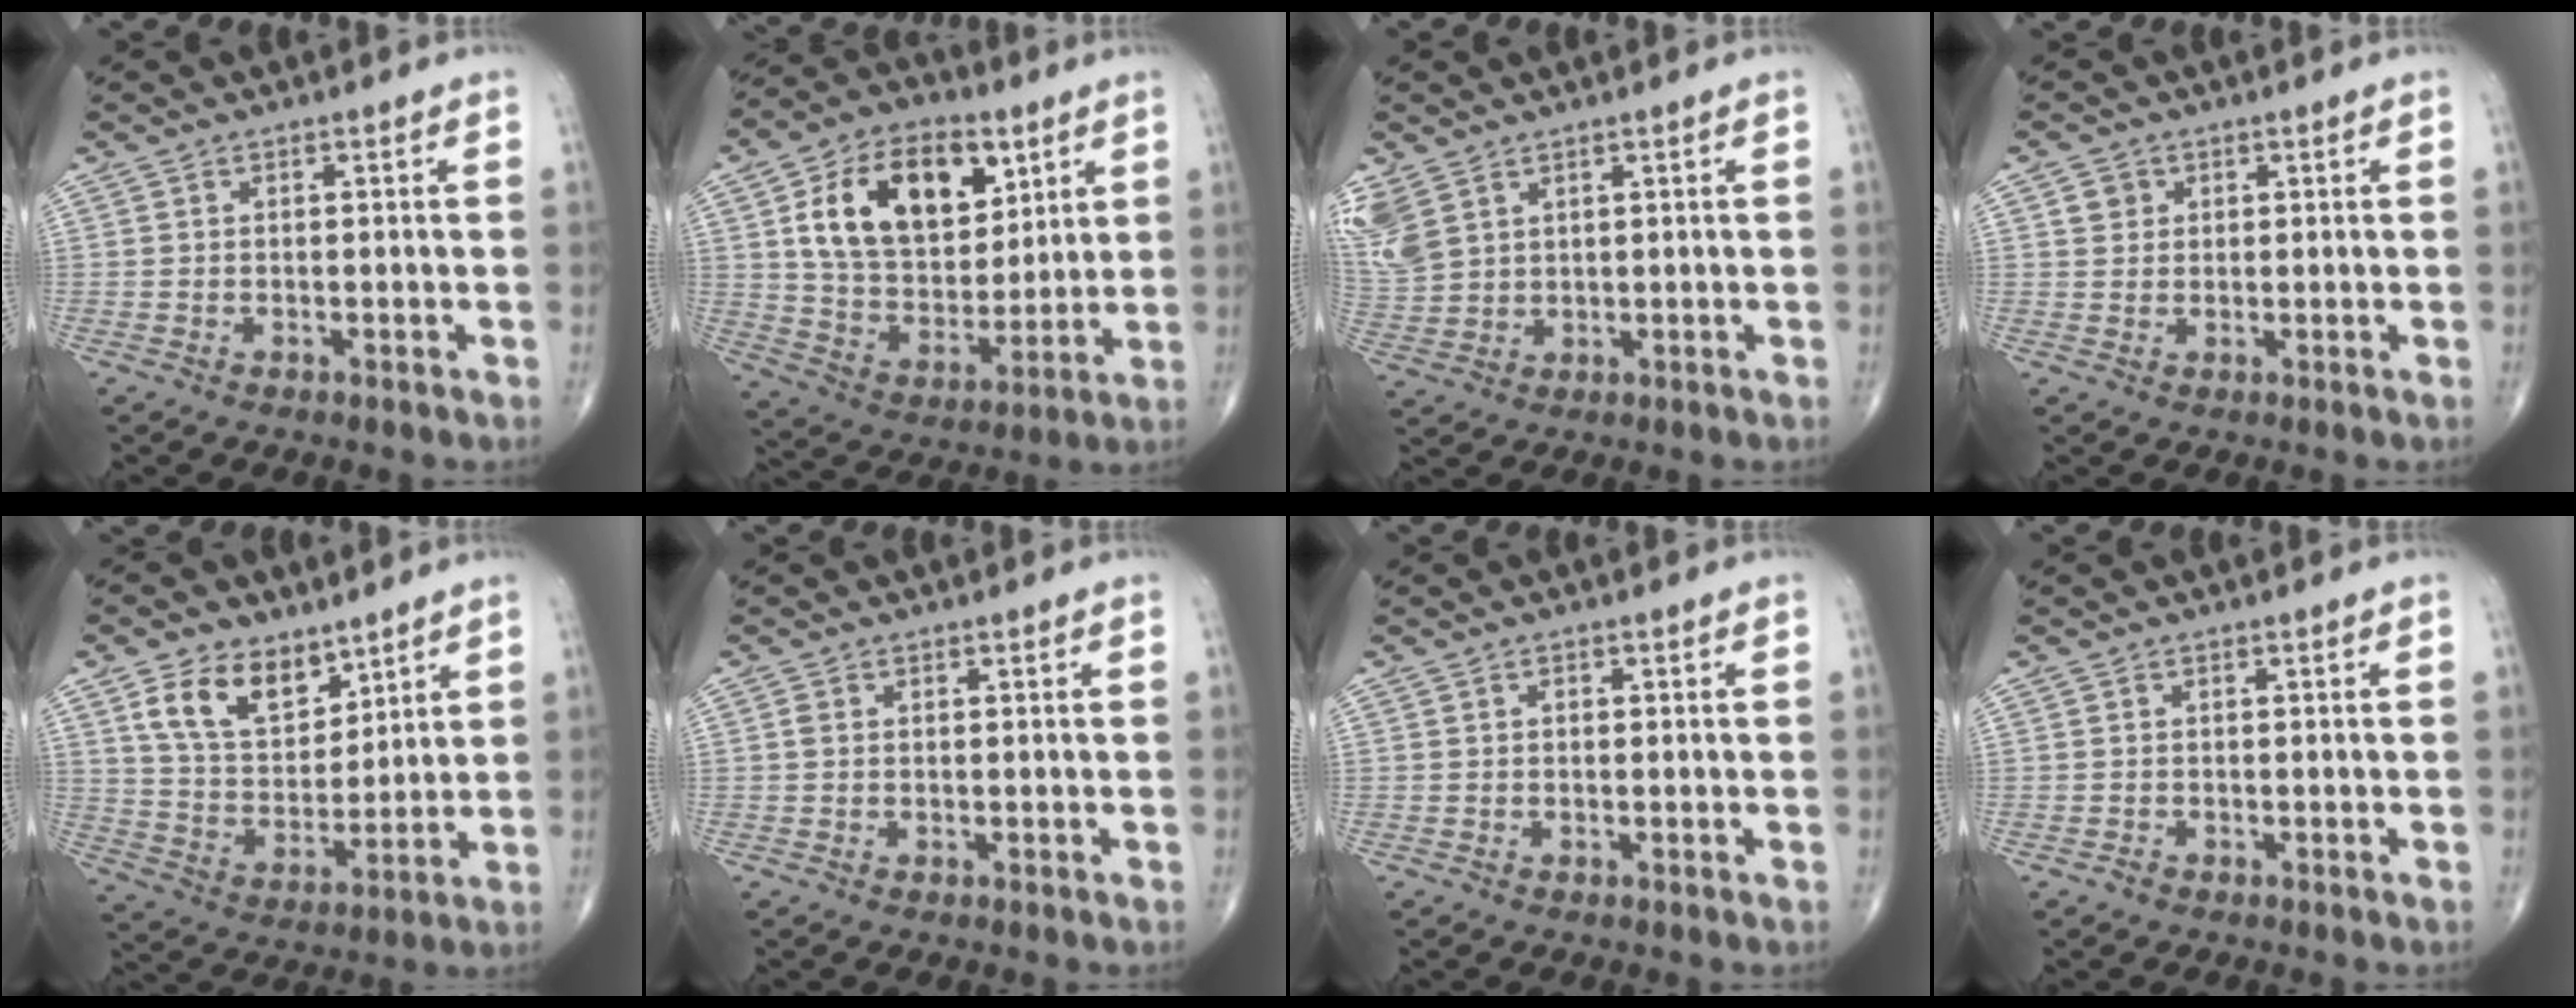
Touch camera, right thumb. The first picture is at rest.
{"total": 20.6, "force": [7.5, 13.0, 14.1], "torque": [-0.195, -0.026, 0.132]}
{"total": 9.1, "force": [4.9, 5.9, 5.0], "torque": [-0.131, -0.006, 0.113]}
{"total": 2.6, "force": [1.0, 2.3, 0.7], "torque": [-0.001, -0.005, 0.015]}
{"total": 12.4, "force": [7.2, 7.6, 6.7], "torque": [-0.089, -0.044, 0.141]}
{"total": 0.8, "force": [0.1, 0.6, 0.5], "torque": [-0.010, 0.000, 0.000]}
{"total": 0.6, "force": [0.0, 0.5, 0.3], "torque": [-0.002, 0.002, -0.002]}
{"total": 0.7, "force": [-0.5, 0.5, 0.2], "torque": [-0.003, 0.000, -0.013]}